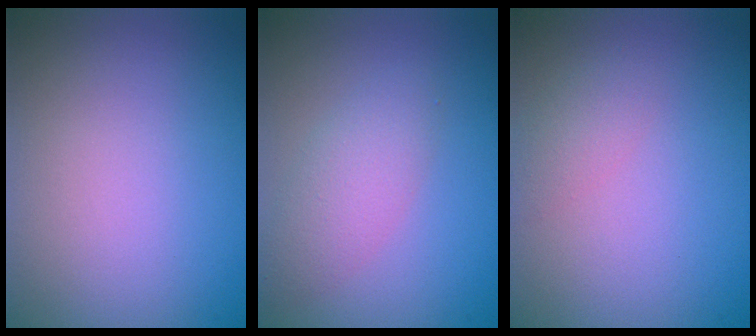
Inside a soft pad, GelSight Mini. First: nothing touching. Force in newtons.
{"total": 2.8, "press": 2.8, "slide": 0.0}
{"total": 1.5, "press": 1.5, "slide": 0.1}